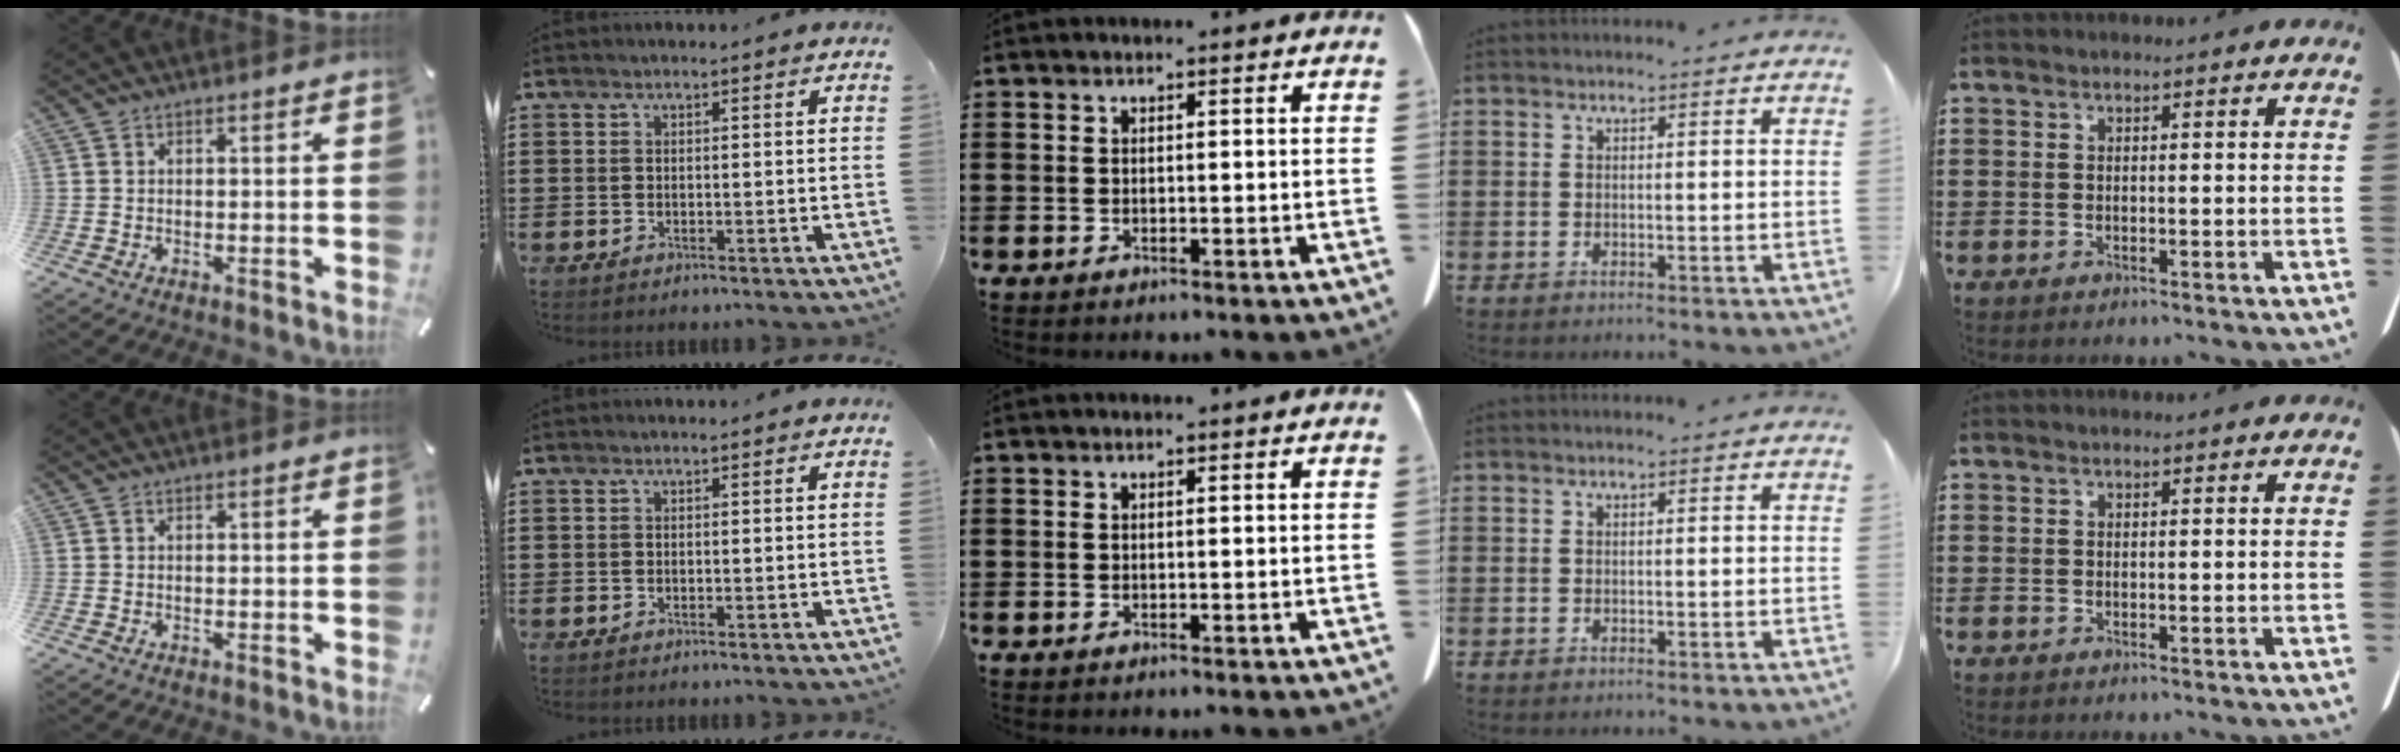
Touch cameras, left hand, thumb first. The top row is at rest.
{}